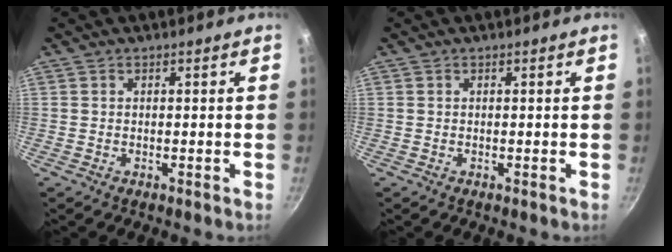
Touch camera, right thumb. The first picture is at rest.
{"total": 0.0}